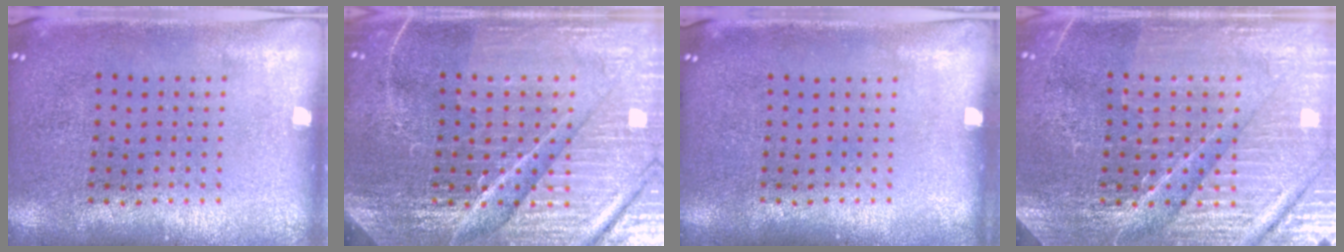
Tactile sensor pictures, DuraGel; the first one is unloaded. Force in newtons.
{"total": 6.1, "press": 5.5, "slide": 2.6}
{"total": 0.0}
{"total": 4.9, "press": 4.6, "slide": 1.5}